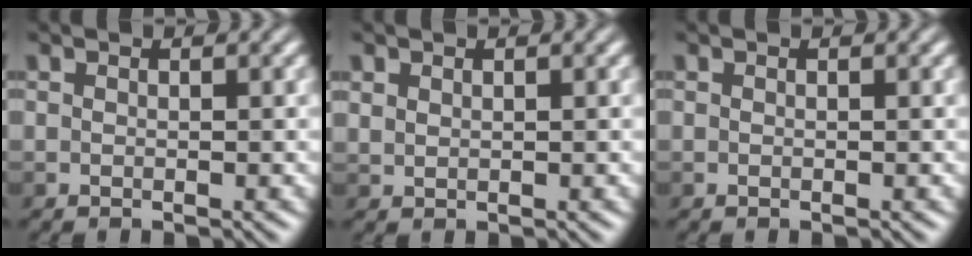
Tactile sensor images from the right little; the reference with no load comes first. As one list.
[{"total": 0.9, "force": [0.6, 0.6, 0.3], "torque": [-0.008, -0.001, 0.016]}, {"total": 0.0}]